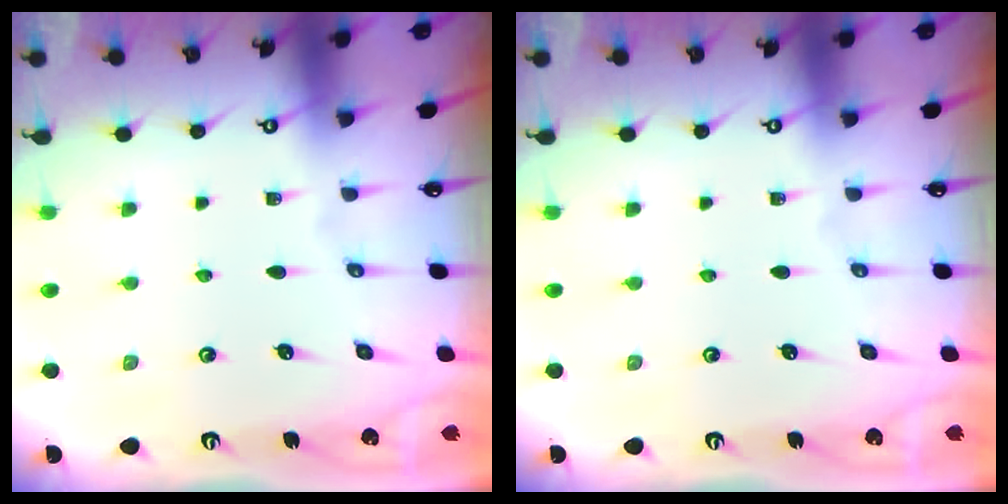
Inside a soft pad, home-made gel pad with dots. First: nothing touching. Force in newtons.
{"total": 0.0}